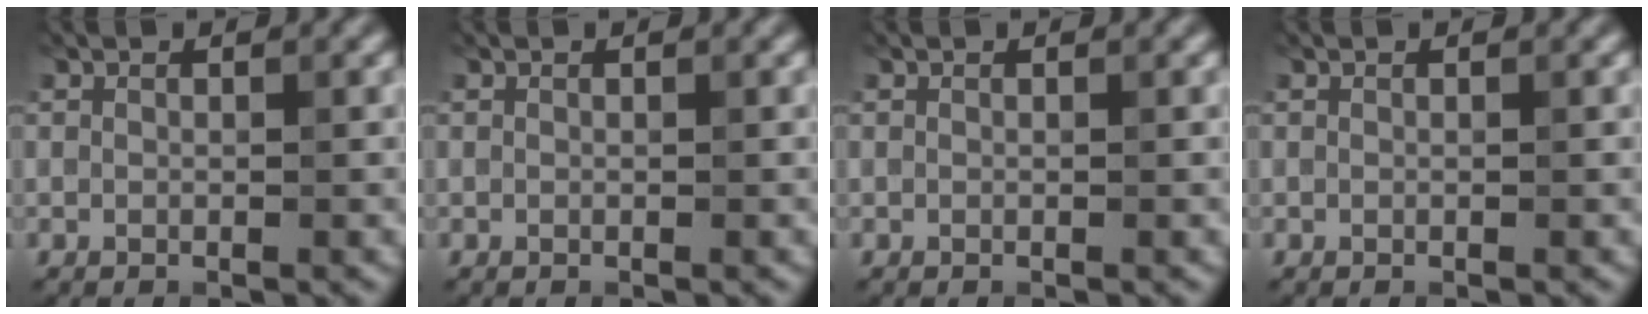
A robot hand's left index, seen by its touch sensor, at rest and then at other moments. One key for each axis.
{"total": 0.0}
{"total": 0.0}
{"total": 0.0}